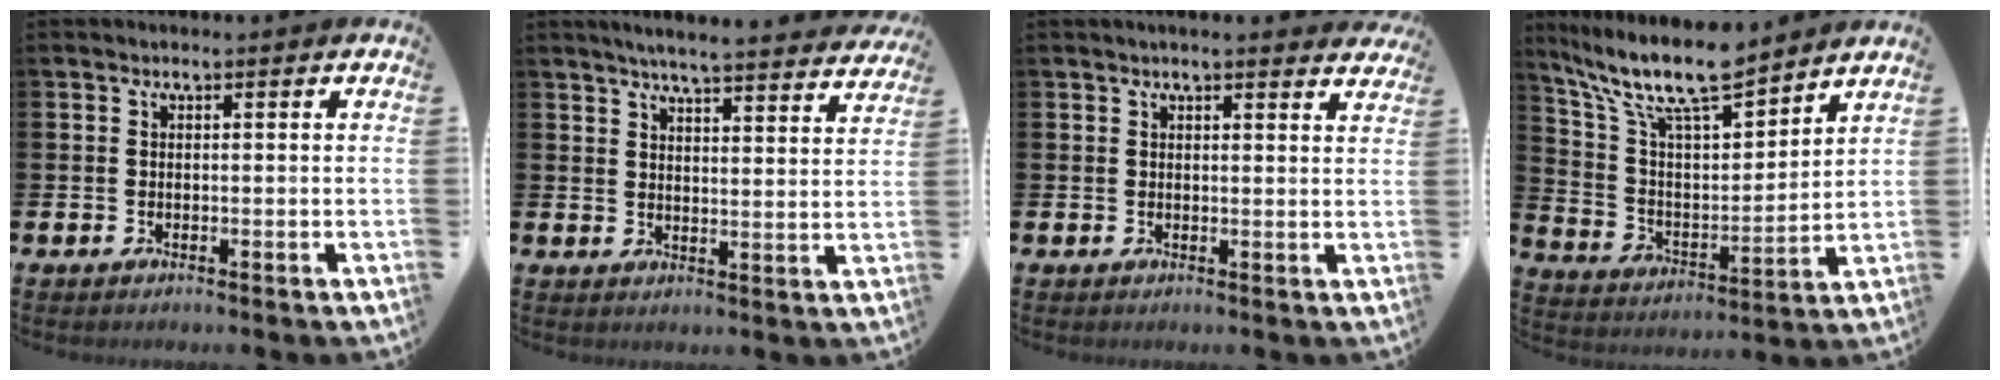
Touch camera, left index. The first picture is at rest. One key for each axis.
{"total": 5.1, "fx": 4.9, "fy": -0.3, "fz": 1.1, "tx": -0.035, "ty": -0.032, "tz": 0.085}
{"total": 2.1, "fx": 2.1, "fy": 0.0, "fz": 0.4, "tx": -0.010, "ty": -0.006, "tz": 0.038}
{"total": 12.0, "fx": 10.4, "fy": 2.6, "fz": 5.3, "tx": -0.141, "ty": -0.056, "tz": 0.182}